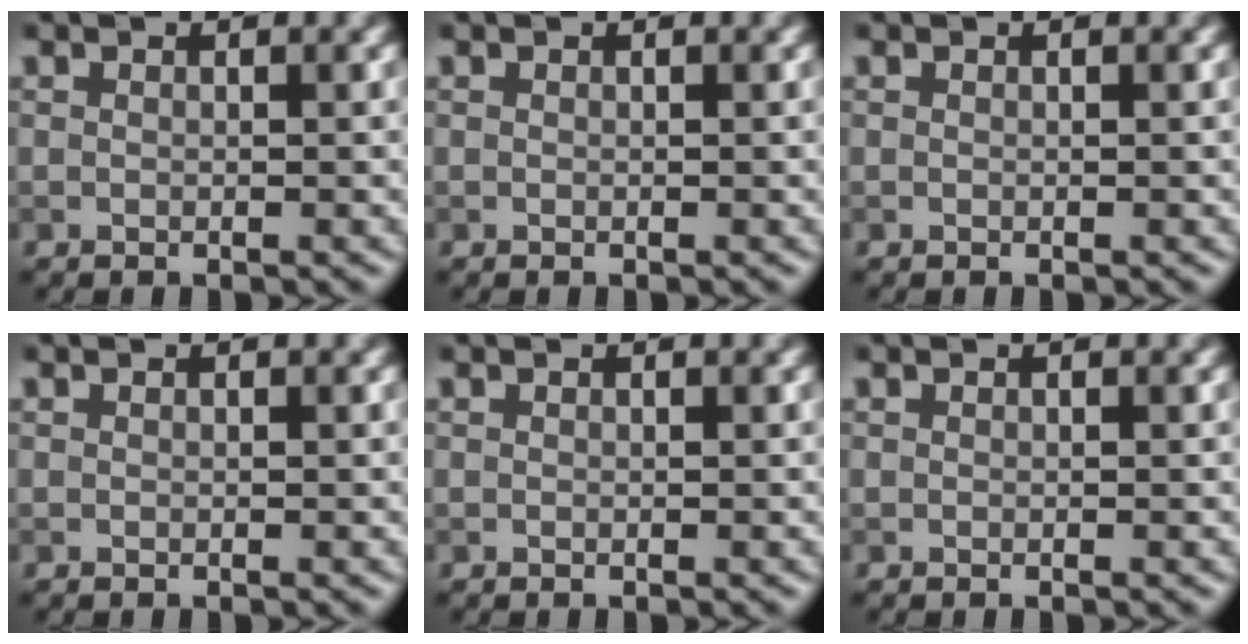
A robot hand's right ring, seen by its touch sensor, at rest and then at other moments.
{"total": 0.0}
{"total": 0.0}
{"total": 0.0}
{"total": 0.0}
{"total": 0.0}